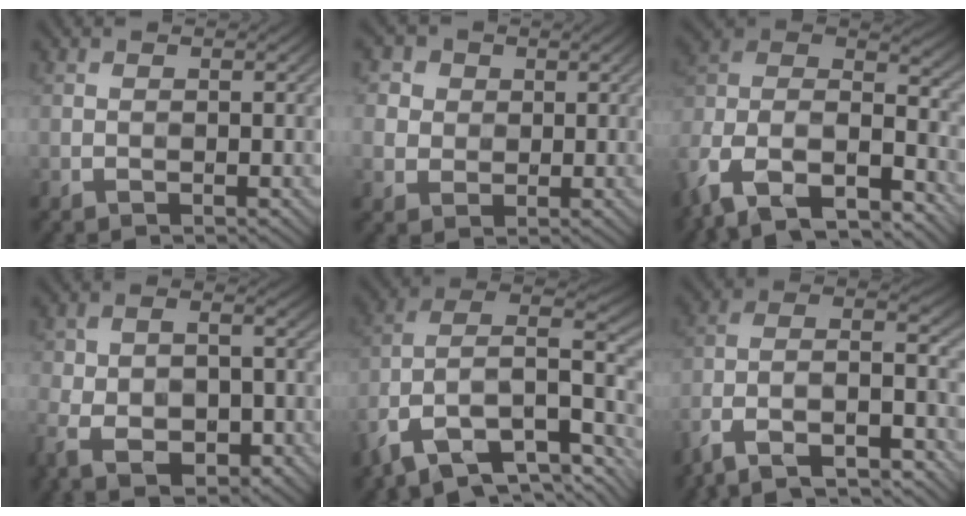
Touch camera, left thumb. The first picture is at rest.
{"total": 4.6, "force": [1.8, 4.0, 1.1], "torque": [-0.052, -0.001, 0.025]}
{"total": 17.5, "force": [-11.5, 8.6, 10.1], "torque": [-0.271, -0.038, -0.188]}
{"total": 11.8, "force": [-5.6, 7.1, 7.5], "torque": [-0.141, -0.031, -0.088]}
{"total": 15.5, "force": [-8.3, 7.9, 10.4], "torque": [-0.235, -0.025, -0.133]}
{"total": 15.3, "force": [-11.0, 5.5, 9.2], "torque": [-0.196, -0.016, -0.182]}